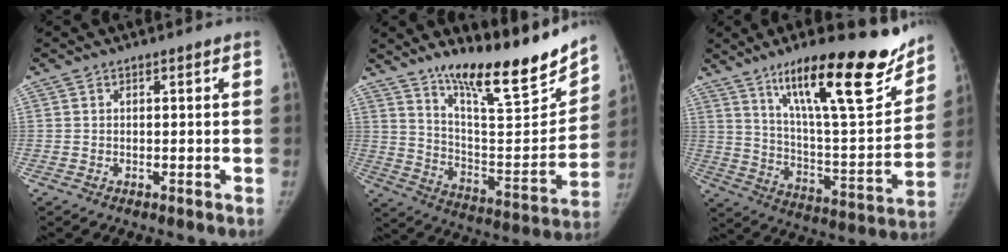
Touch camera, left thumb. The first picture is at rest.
{"total": 21.3, "force": [16.7, 3.8, 12.7], "torque": [-0.161, -0.112, 0.274]}
{"total": 26.0, "force": [17.5, 5.9, 18.4], "torque": [-0.245, -0.079, 0.281]}